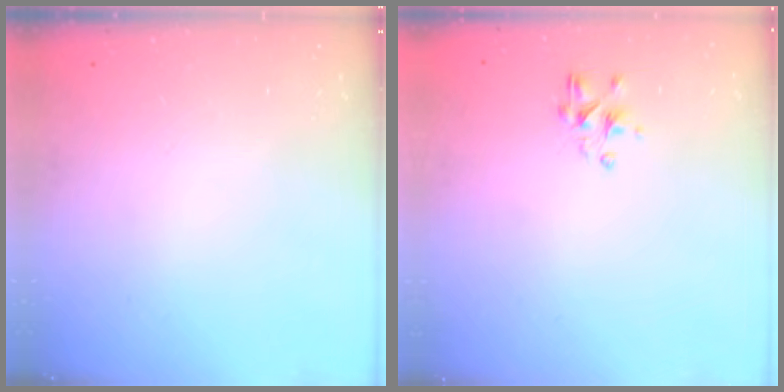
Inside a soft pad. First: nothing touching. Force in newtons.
{"total": 2.3, "press": 2.1, "slide": 0.7}